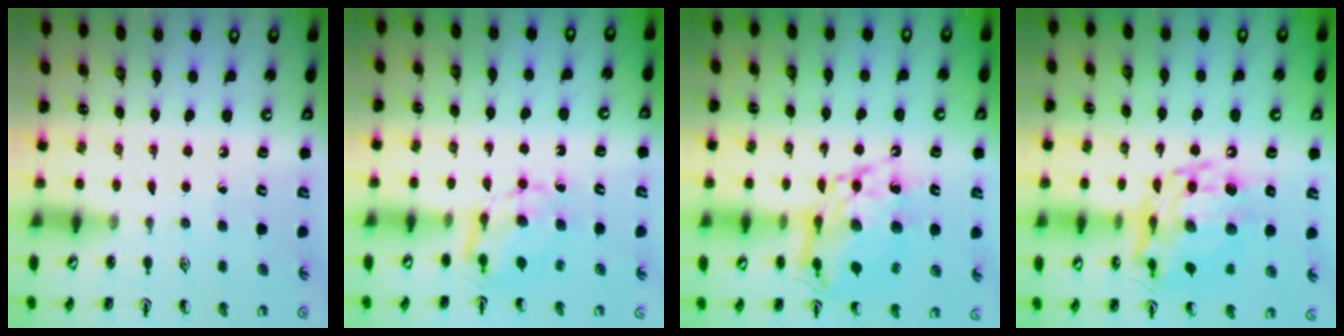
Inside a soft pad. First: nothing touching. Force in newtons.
{"total": 6.3, "press": 6.3, "slide": 0.5}
{"total": 14.4, "press": 14.3, "slide": 1.6}
{"total": 14.1, "press": 14.0, "slide": 1.5}